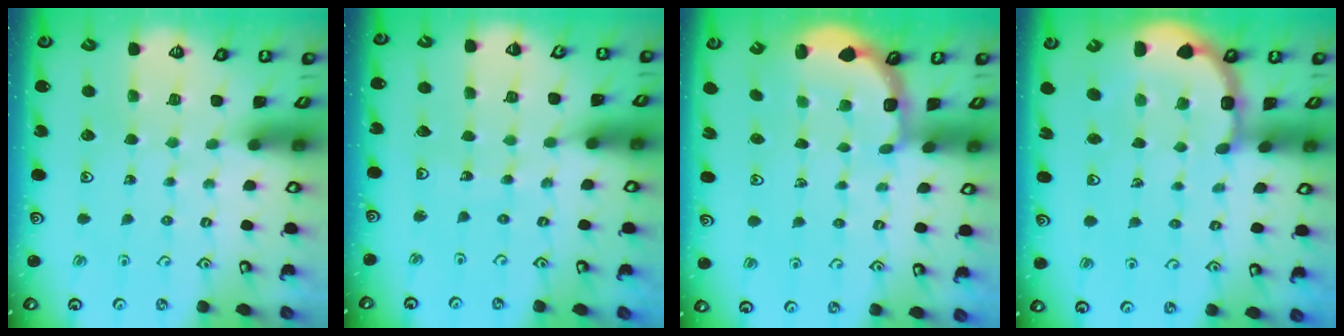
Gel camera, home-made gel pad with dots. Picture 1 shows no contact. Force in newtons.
{"total": 5.9, "press": 5.9, "slide": 0.5}
{"total": 2.7, "press": 2.4, "slide": 1.4}
{"total": 5.0, "press": 4.8, "slide": 1.3}